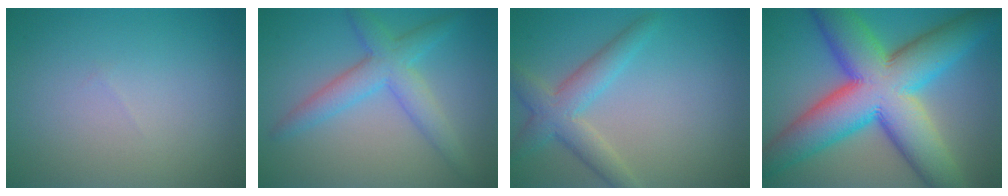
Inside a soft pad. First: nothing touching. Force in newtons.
{"total": 4.4, "press": 4.4, "slide": 0.0}
{"total": 4.0, "press": 4.0, "slide": 0.1}
{"total": 15.4, "press": 15.4, "slide": 0.1}